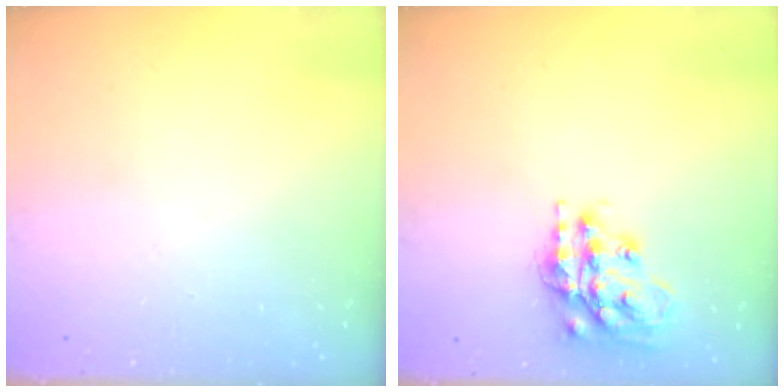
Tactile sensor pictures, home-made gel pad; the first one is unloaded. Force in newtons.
{"total": 16.1, "press": 16.0, "slide": 1.3}